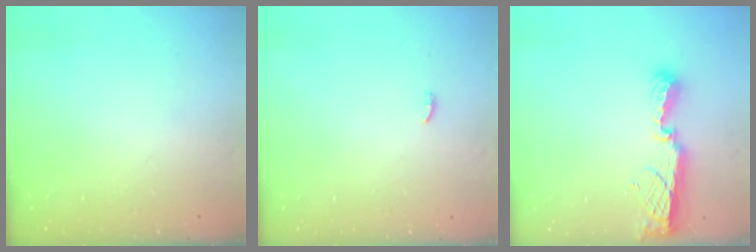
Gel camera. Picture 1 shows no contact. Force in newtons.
{"total": 3.4, "press": 3.3, "slide": 1.0}
{"total": 8.5, "press": 8.4, "slide": 0.8}